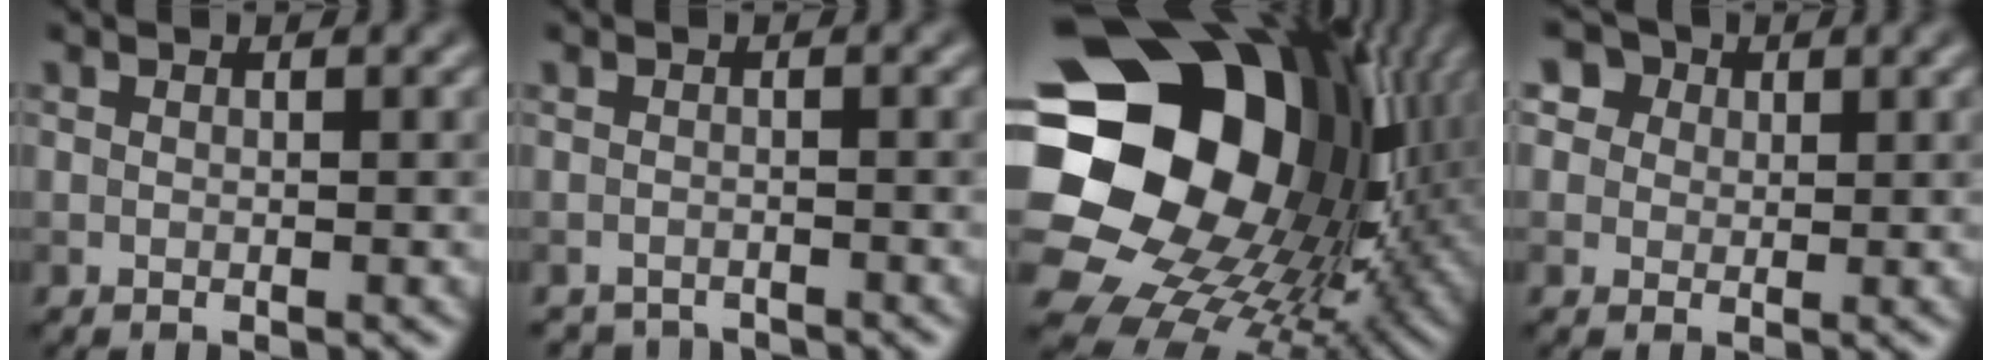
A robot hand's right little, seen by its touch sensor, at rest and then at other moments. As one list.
[{"total": 2.1, "force": [-2.1, 0.3, -0.3], "torque": [0.014, -0.006, -0.033]}, {"total": 23.4, "force": [3.3, 18.7, 13.6], "torque": [-0.287, -0.016, 0.049]}, {"total": 5.6, "force": [3.0, 4.2, 2.1], "torque": [-0.043, 0.016, 0.034]}]